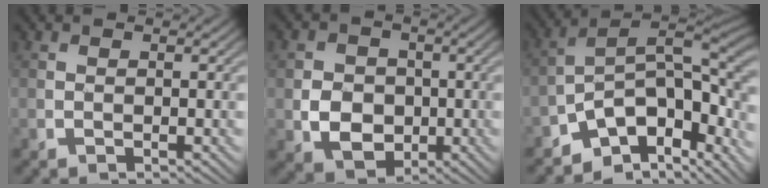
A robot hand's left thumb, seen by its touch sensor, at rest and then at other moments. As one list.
[{"total": 5.8, "force": [-1.0, 5.0, 2.9], "torque": [-0.061, -0.006, -0.028]}, {"total": 13.4, "force": [-6.6, 7.5, 8.9], "torque": [-0.149, -0.014, -0.118]}]